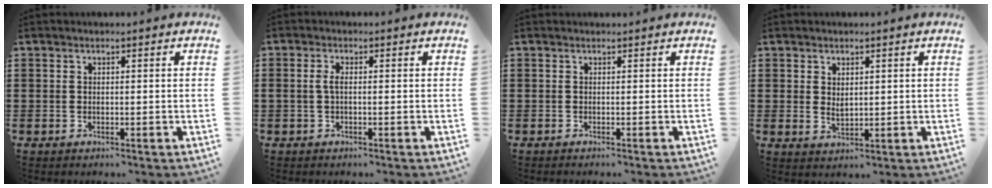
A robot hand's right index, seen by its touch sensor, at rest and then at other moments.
{"total": 1.9, "force": [-0.2, 0.6, 1.8], "torque": [-0.048, -0.004, -0.010]}
{"total": 0.0}
{"total": 1.8, "force": [0.9, 1.1, 1.0], "torque": [-0.021, 0.004, 0.017]}